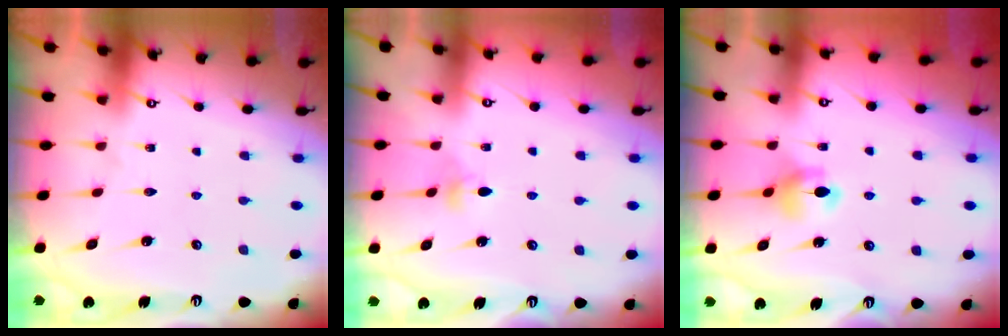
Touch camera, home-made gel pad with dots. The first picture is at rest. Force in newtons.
{"total": 3.4, "press": 3.3, "slide": 0.8}
{"total": 6.2, "press": 6.1, "slide": 1.0}